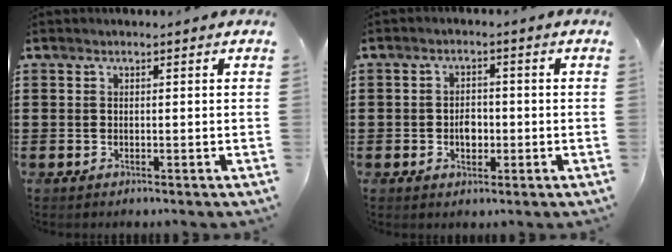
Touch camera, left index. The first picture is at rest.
{"total": 3.0, "force": [-0.6, 1.9, 2.2], "torque": [-0.036, -0.002, -0.013]}